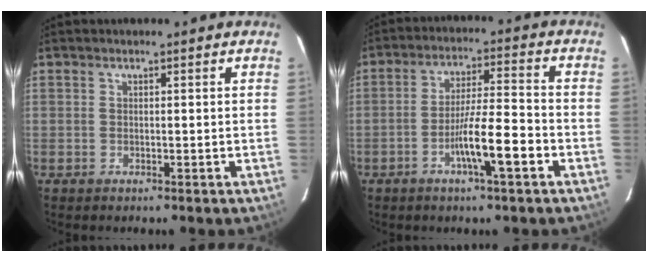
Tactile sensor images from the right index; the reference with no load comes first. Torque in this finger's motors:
{"motor_torque": [1.18, -0.79, 0.70, 0.16]}